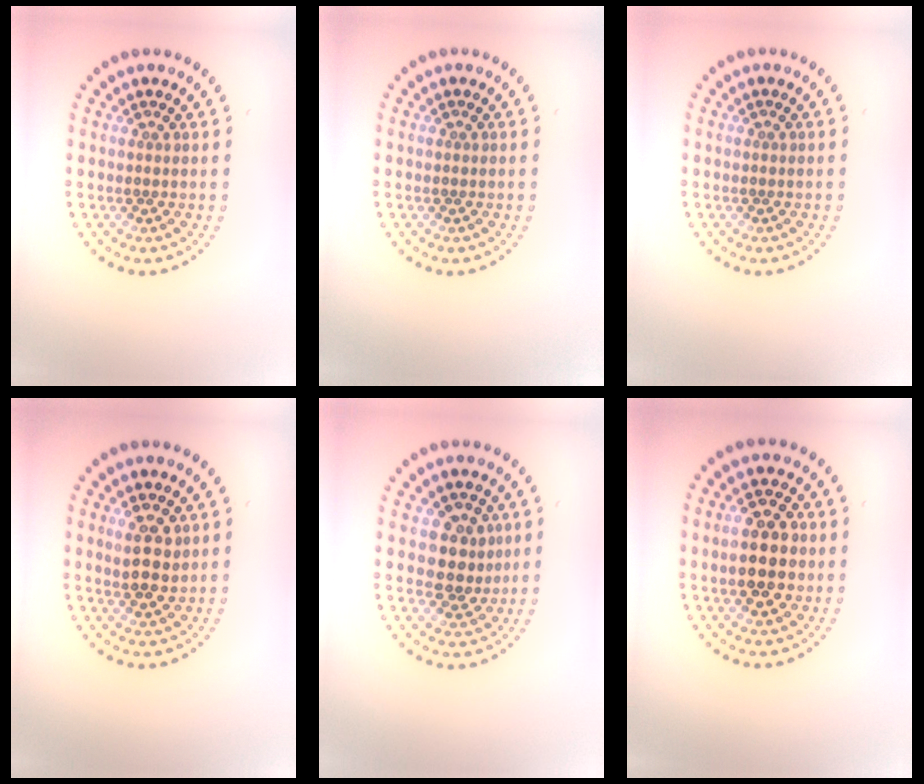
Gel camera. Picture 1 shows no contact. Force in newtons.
{"total": 0.0}
{"total": 0.0}
{"total": 2.7, "press": 2.6, "slide": 0.7}
{"total": 3.3, "press": 3.0, "slide": 1.2}
{"total": 4.9, "press": 4.8, "slide": 0.4}